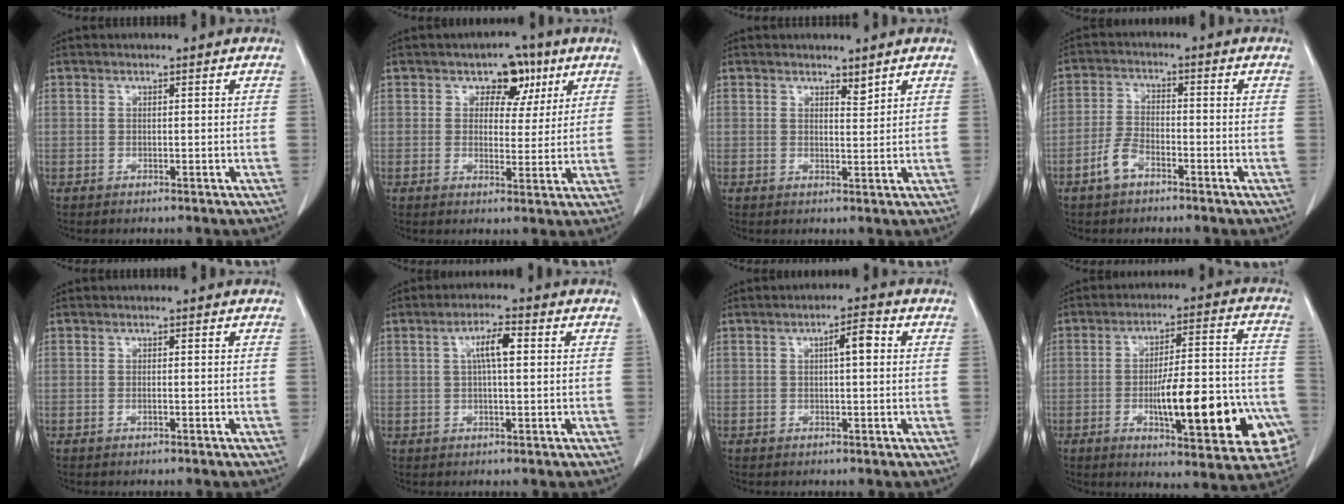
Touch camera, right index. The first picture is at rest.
{"total": 7.5, "force": [3.3, 5.0, 4.5], "torque": [-0.061, 0.021, 0.052]}
{"total": 1.9, "force": [1.5, 0.7, 0.9], "torque": [-0.019, -0.006, 0.030]}
{"total": 5.1, "force": [-3.0, 2.6, 3.2], "torque": [-0.077, 0.008, -0.059]}
{"total": 0.9, "force": [-0.2, 0.3, 0.8], "torque": [-0.020, 0.002, -0.002]}
{"total": 5.1, "force": [1.1, 1.3, 4.8], "torque": [-0.093, 0.013, 0.022]}
{"total": 4.1, "force": [0.8, 1.2, 3.9], "torque": [-0.068, 0.018, 0.013]}
{"total": 21.3, "force": [-6.6, 5.3, 19.5], "torque": [-0.218, 0.023, -0.077]}